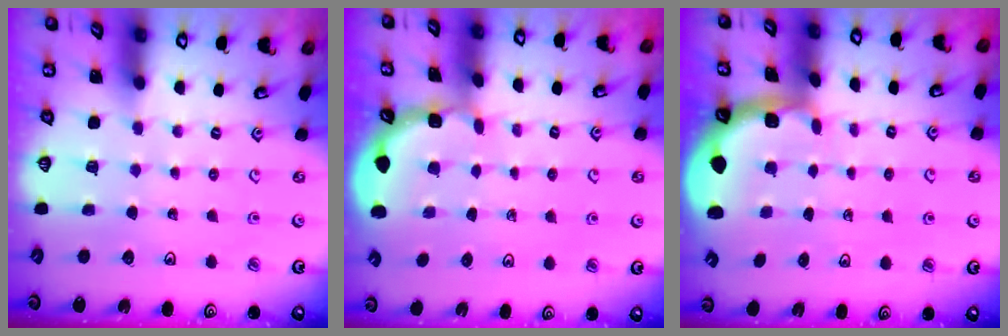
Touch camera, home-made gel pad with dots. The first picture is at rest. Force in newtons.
{"total": 1.9, "press": 1.9, "slide": 0.1}
{"total": 1.5, "press": 1.5, "slide": 0.2}